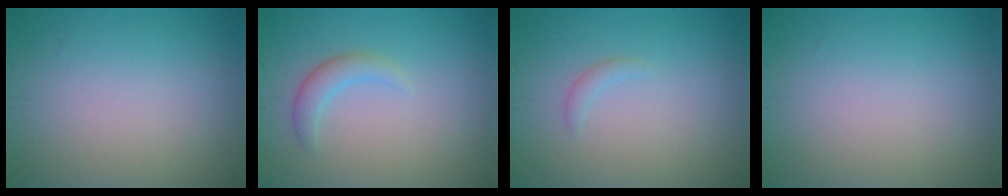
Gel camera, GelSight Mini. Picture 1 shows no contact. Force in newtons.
{"total": 1.9, "press": 1.9, "slide": 0.0}
{"total": 0.8, "press": 0.8, "slide": 0.1}
{"total": 0.0}